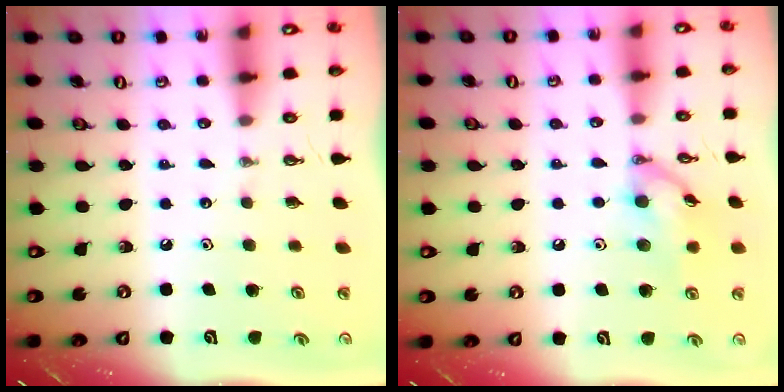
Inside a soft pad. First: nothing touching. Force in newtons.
{"total": 11.4, "press": 11.4, "slide": 0.3}